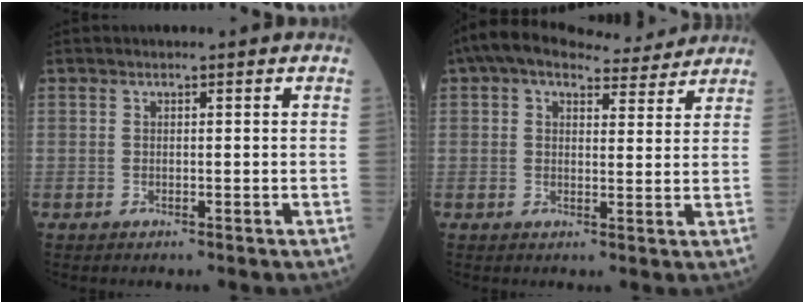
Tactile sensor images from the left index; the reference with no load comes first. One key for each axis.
{"total": 10.9, "fx": 9.4, "fy": 3.4, "fz": 4.2, "tx": -0.061, "ty": 0.034, "tz": 0.126}